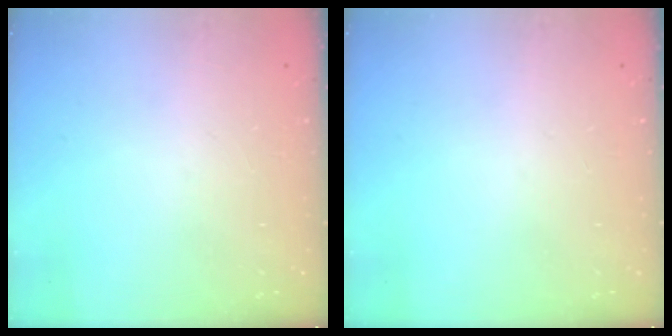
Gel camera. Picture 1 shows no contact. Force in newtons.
{"total": 0.0}